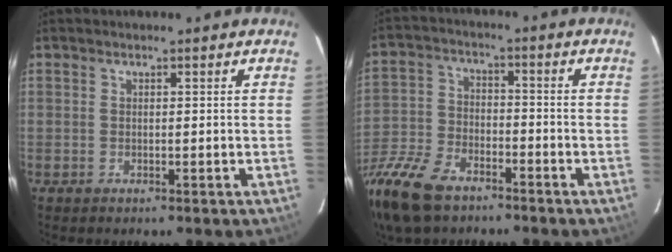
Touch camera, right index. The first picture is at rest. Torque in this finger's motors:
{"motor_torque": [1.52, -0.62, 0.51, 0.14]}